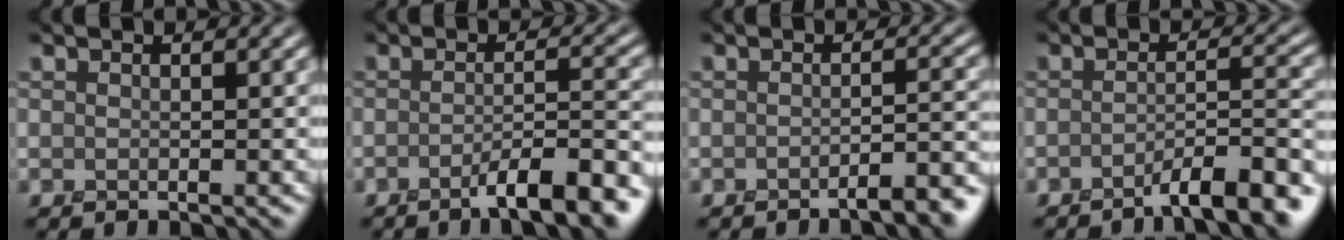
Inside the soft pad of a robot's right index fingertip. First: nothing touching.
{"total": 6.2, "force": [-4.0, 1.1, 4.5], "torque": [-0.063, 0.003, -0.061]}
{"total": 3.6, "force": [-2.9, 0.5, 2.1], "torque": [-0.028, 0.000, -0.038]}
{"total": 5.7, "force": [-4.2, 0.9, 3.8], "torque": [-0.052, 0.006, -0.064]}